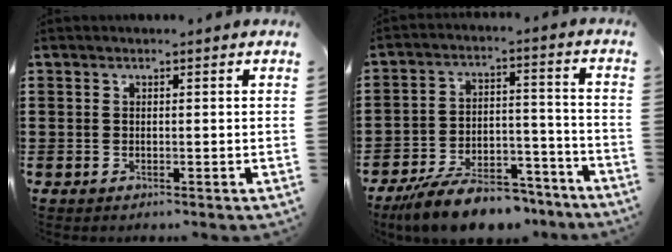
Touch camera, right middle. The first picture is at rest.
{"total": 9.9, "force": [-8.6, 2.5, 4.0], "torque": [-0.066, 0.031, -0.161]}